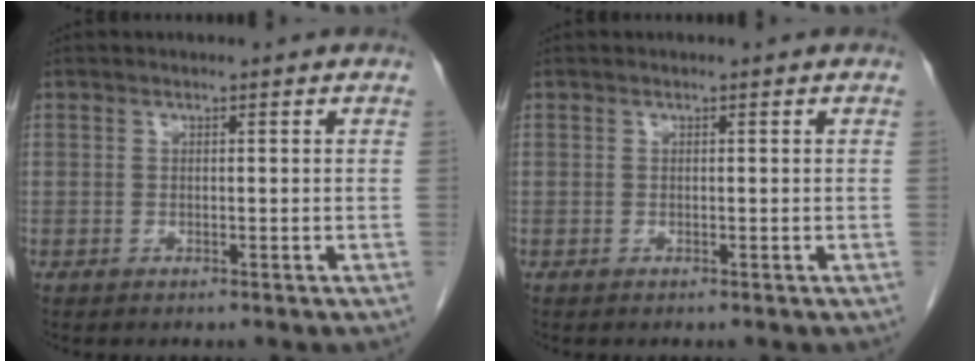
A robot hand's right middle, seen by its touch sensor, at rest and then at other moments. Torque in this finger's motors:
{"motor_torque": [-0.02, 0.00, 0.00, 0.01]}